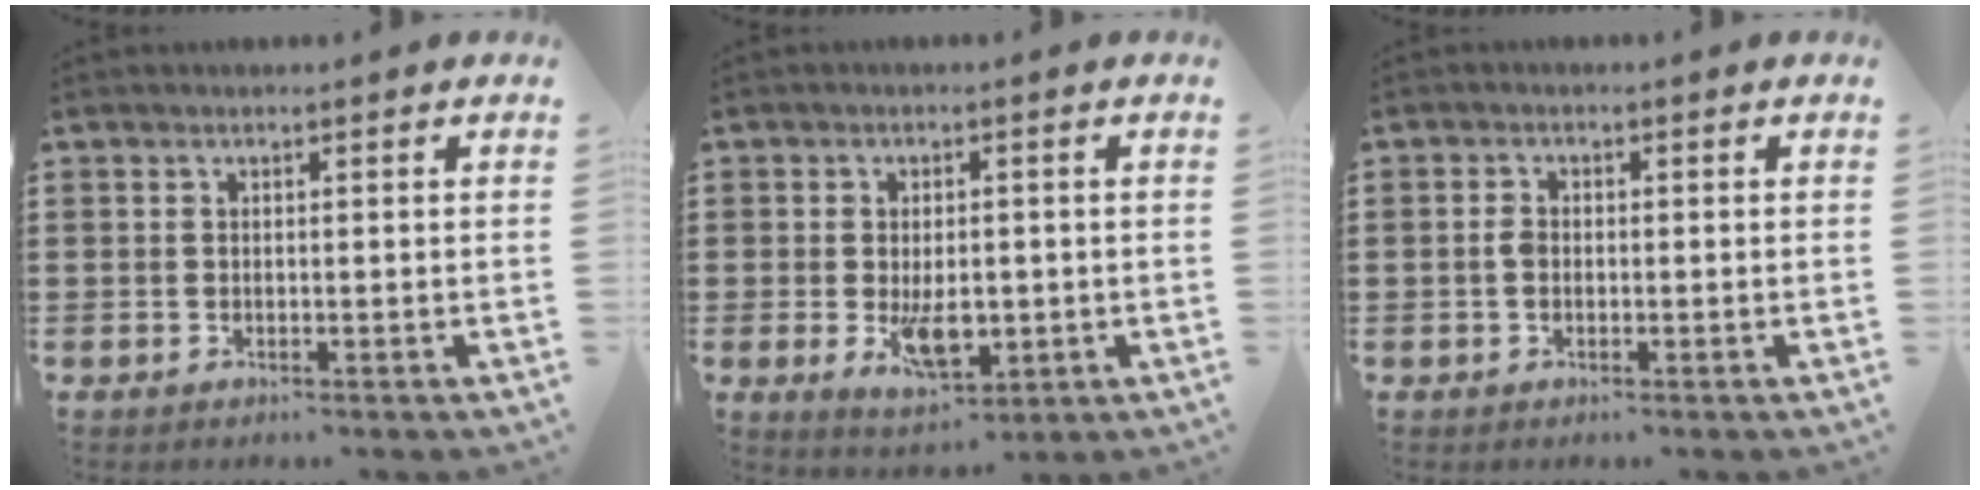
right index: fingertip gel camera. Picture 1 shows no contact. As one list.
[{"total": 6.3, "force": [-1.0, 3.2, 5.4], "torque": [-0.092, -0.009, -0.019]}, {"total": 1.6, "force": [-0.2, 1.0, 1.2], "torque": [-0.032, 0.002, -0.008]}]